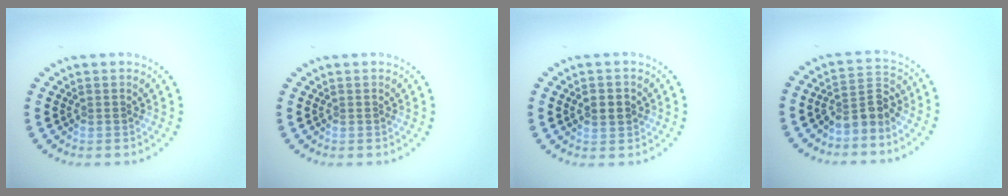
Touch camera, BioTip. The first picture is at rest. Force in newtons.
{"total": 0.0}
{"total": 2.0, "press": 1.9, "slide": 0.4}
{"total": 3.1, "press": 2.7, "slide": 1.6}